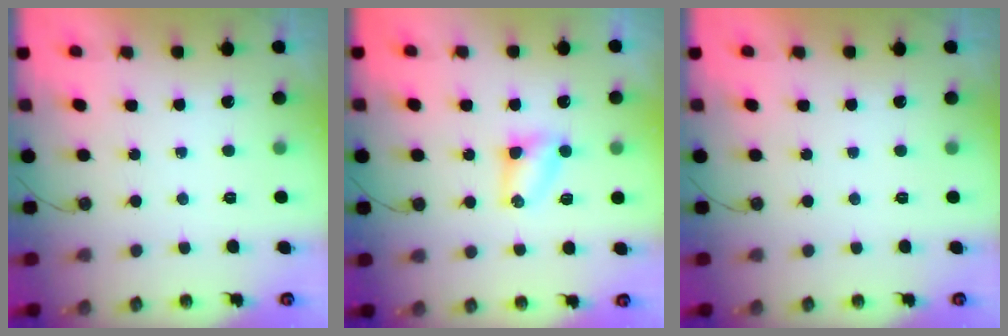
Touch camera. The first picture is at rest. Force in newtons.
{"total": 4.1, "press": 4.1, "slide": 0.4}
{"total": 0.0}